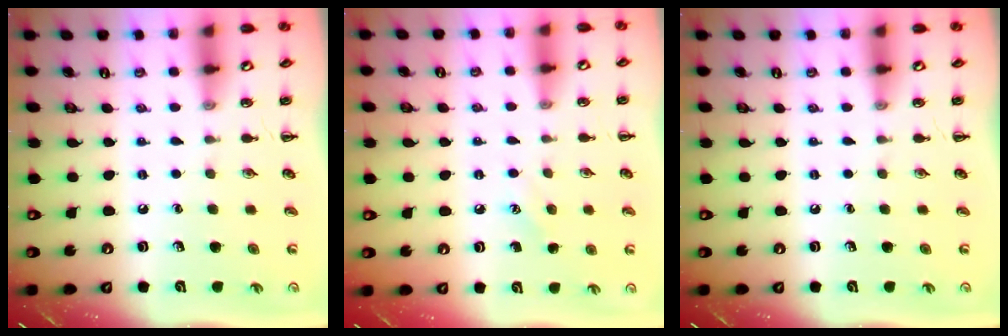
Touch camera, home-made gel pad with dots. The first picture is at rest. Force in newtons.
{"total": 5.4, "press": 5.2, "slide": 1.3}
{"total": 0.0}